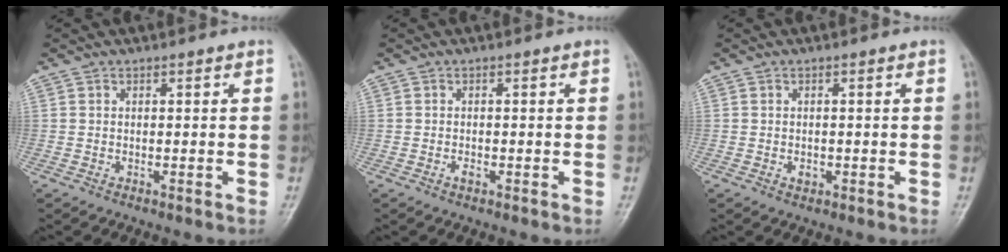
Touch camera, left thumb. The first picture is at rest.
{"total": 1.2, "force": [-0.6, 0.7, 0.8], "torque": [-0.012, 0.003, -0.010]}
{"total": 1.5, "force": [-0.5, 1.1, 0.9], "torque": [-0.007, 0.002, -0.006]}